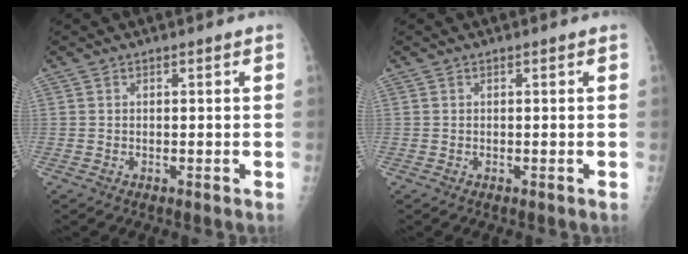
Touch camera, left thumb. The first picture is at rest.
{"total": 0.0}